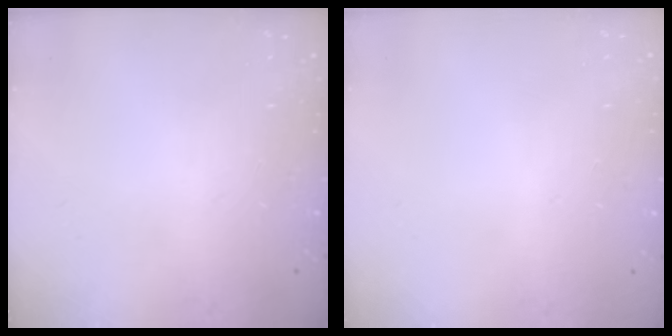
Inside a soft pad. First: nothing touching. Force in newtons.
{"total": 0.5, "press": 0.5, "slide": 0.1}